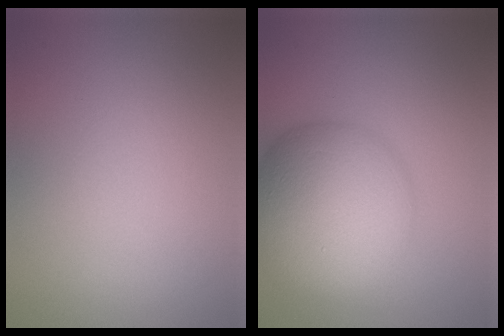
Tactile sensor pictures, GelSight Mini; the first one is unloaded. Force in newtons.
{"total": 10.8, "press": 10.8, "slide": 0.3}